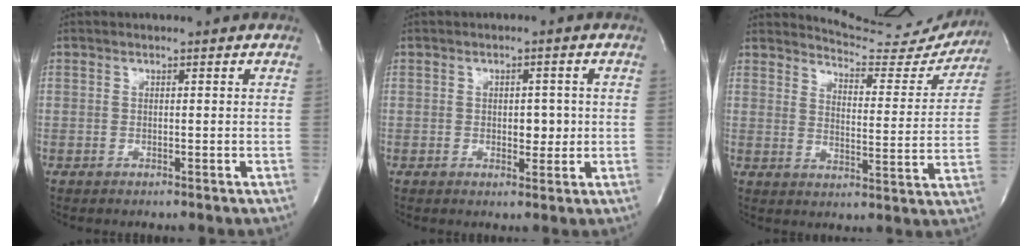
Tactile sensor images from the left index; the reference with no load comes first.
{"total": 2.8, "force": [-0.2, 1.6, 2.3], "torque": [-0.028, 0.000, 0.003]}
{"total": 13.9, "force": [13.8, 1.6, 0.8], "torque": [-0.002, -0.061, 0.161]}